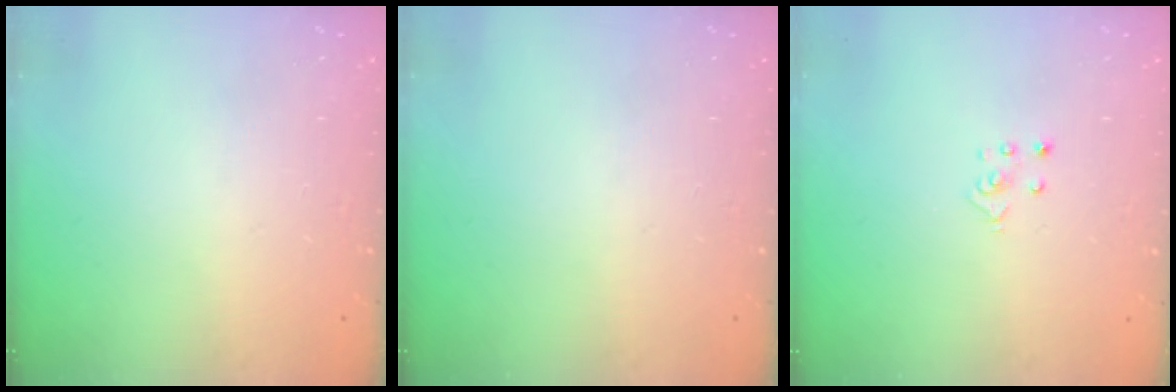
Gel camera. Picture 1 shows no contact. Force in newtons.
{"total": 0.0}
{"total": 2.8, "press": 2.8, "slide": 0.3}